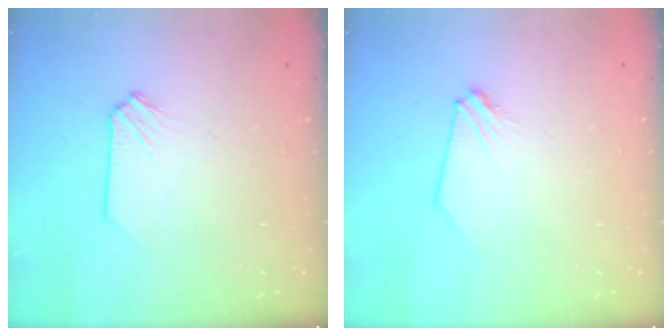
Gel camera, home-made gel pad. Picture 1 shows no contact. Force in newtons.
{"total": 0.0}